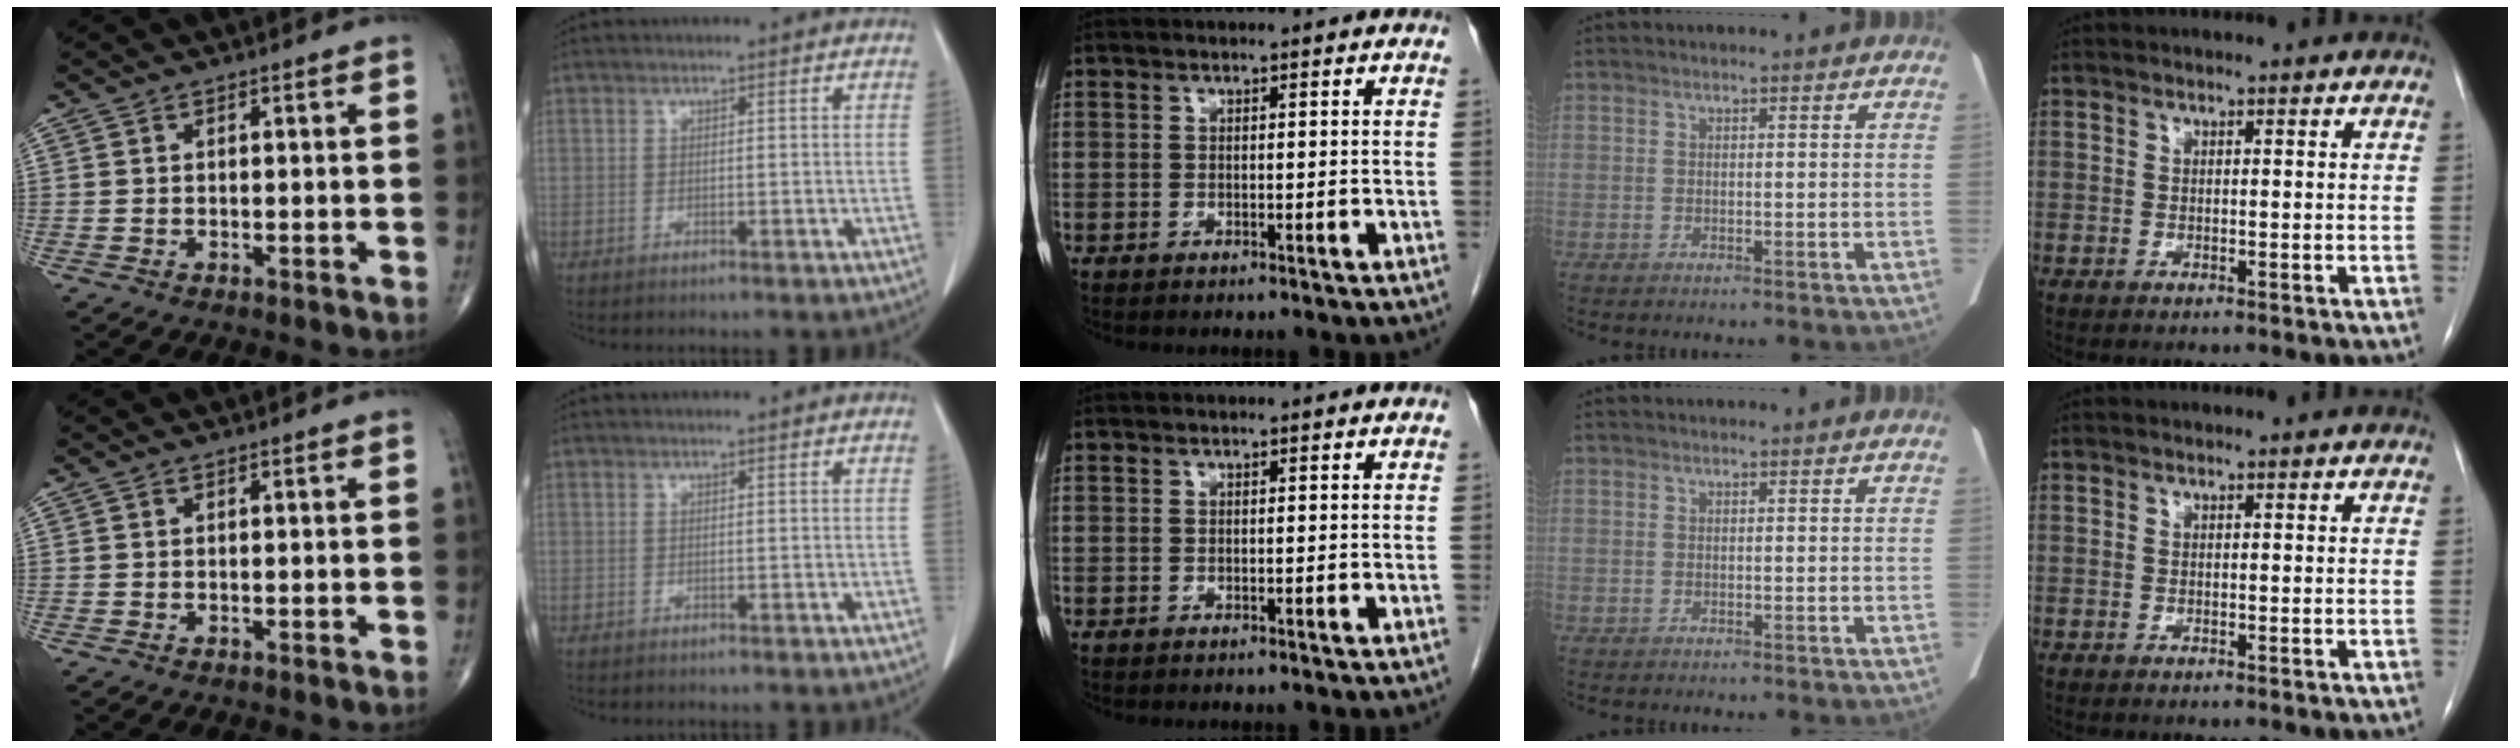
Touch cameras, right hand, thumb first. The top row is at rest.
{}